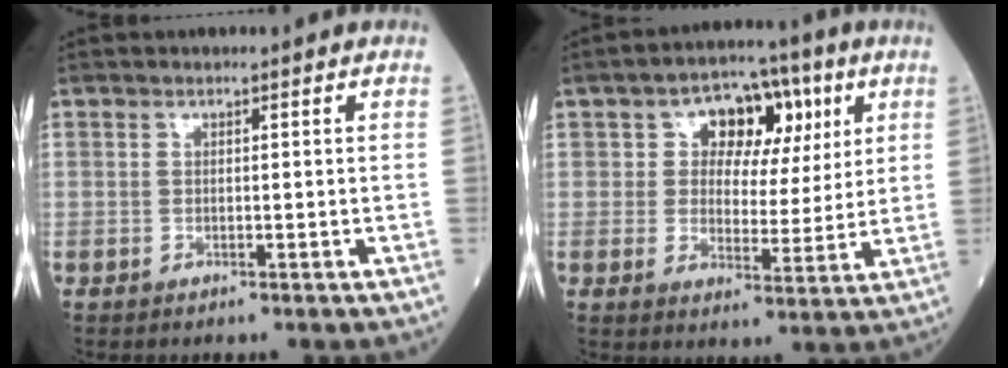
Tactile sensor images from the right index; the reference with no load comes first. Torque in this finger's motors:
{"motor_torque": [0.52, -0.10, 0.16, 0.07]}